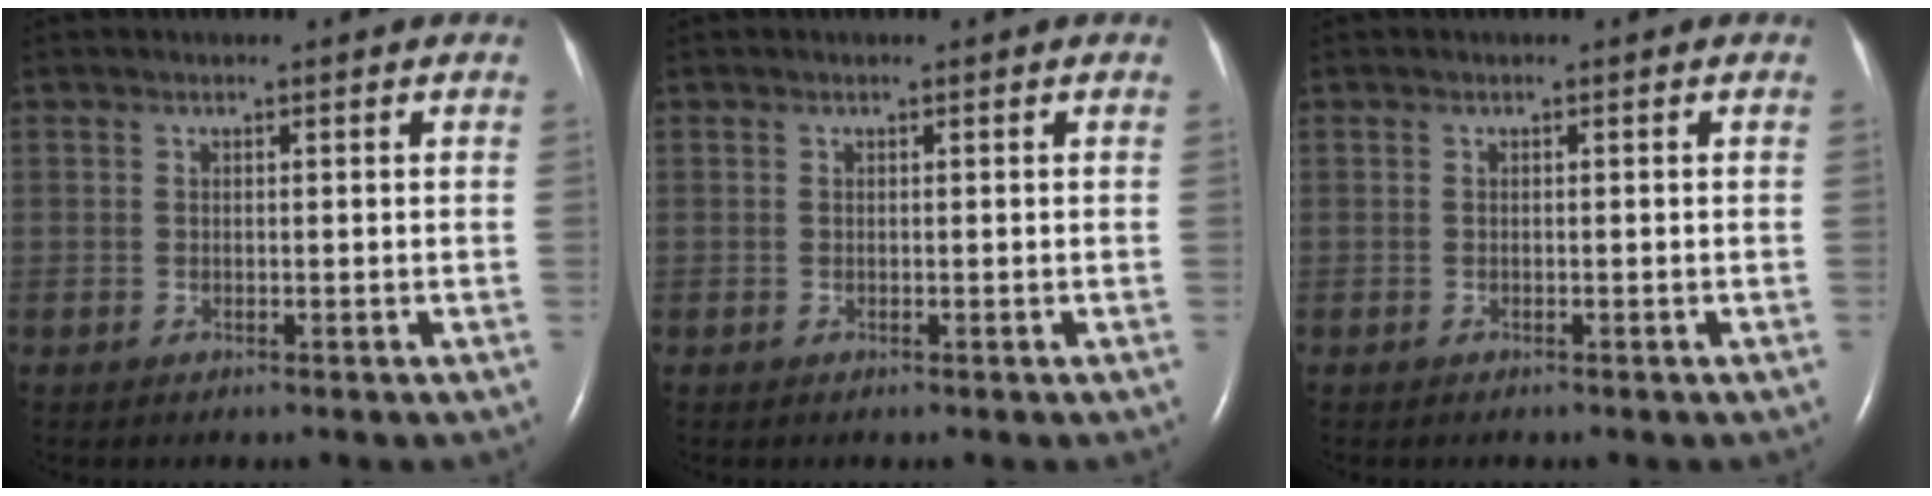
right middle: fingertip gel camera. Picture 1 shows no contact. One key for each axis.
{"total": 0.0}
{"total": 0.0}